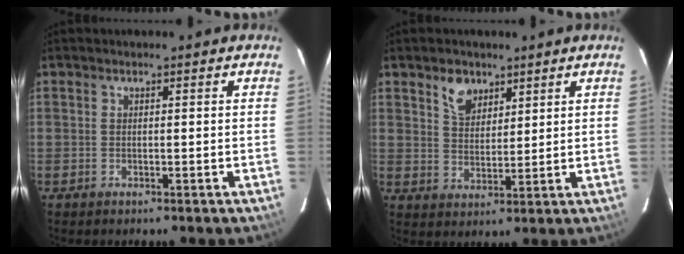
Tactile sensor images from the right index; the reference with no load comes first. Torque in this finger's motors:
{"motor_torque": [0.09, 0.05, 0.07, 0.05]}